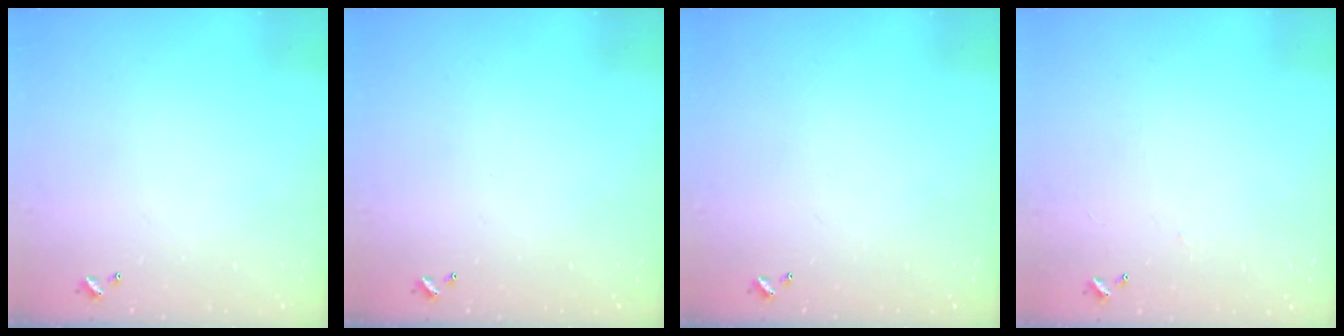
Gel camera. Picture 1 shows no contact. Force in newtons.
{"total": 0.0}
{"total": 0.0}
{"total": 0.5, "press": 0.3, "slide": 0.4}